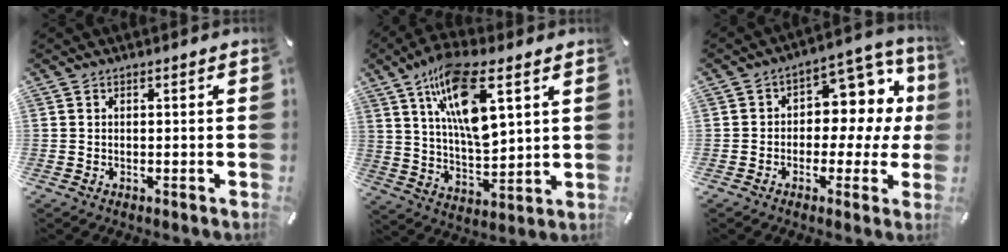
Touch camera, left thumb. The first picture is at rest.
{"total": 16.3, "force": [8.1, 6.4, 12.6], "torque": [-0.244, -0.021, 0.138]}
{"total": 10.5, "force": [1.6, 7.7, 6.9], "torque": [-0.089, -0.016, 0.028]}